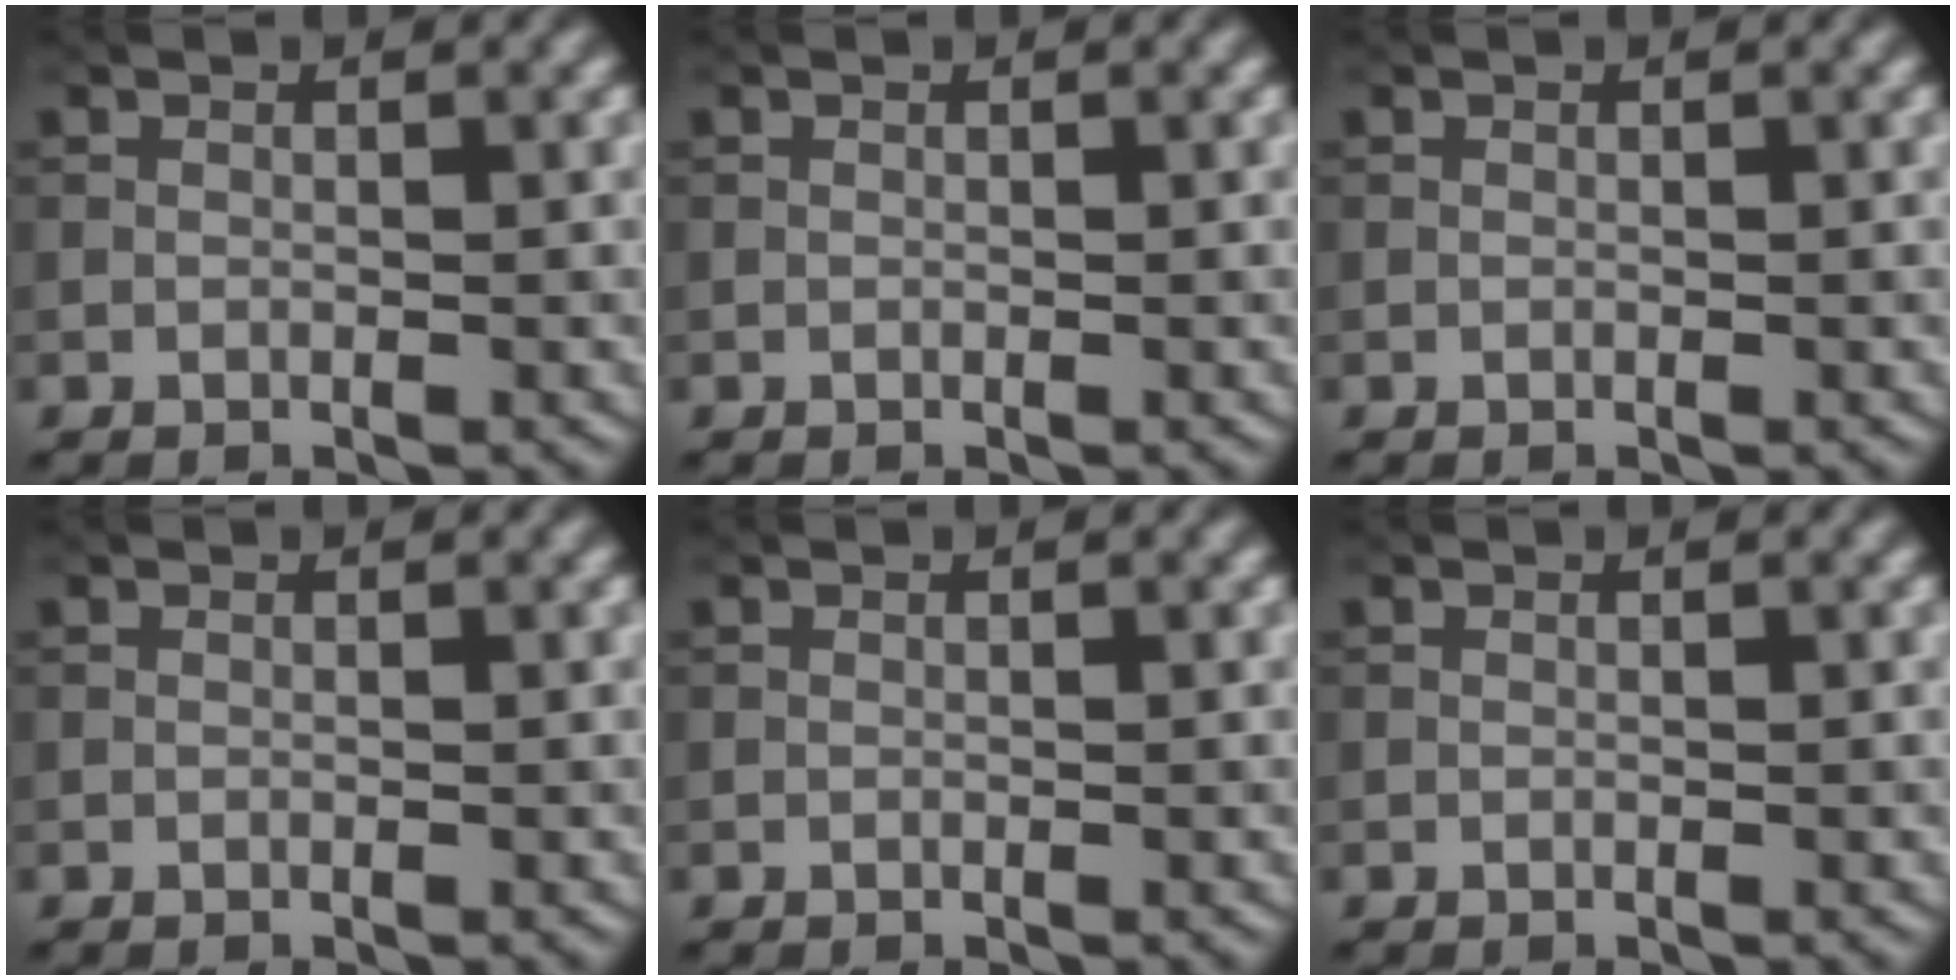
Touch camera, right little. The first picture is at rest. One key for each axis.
{"total": 0.0}
{"total": 0.0}
{"total": 0.0}
{"total": 0.0}
{"total": 0.0}